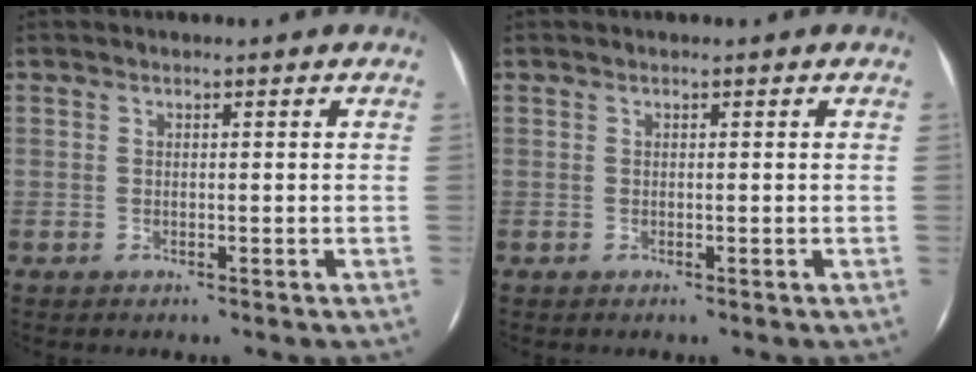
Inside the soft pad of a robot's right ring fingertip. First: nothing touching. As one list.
[{"total": 0.0}]